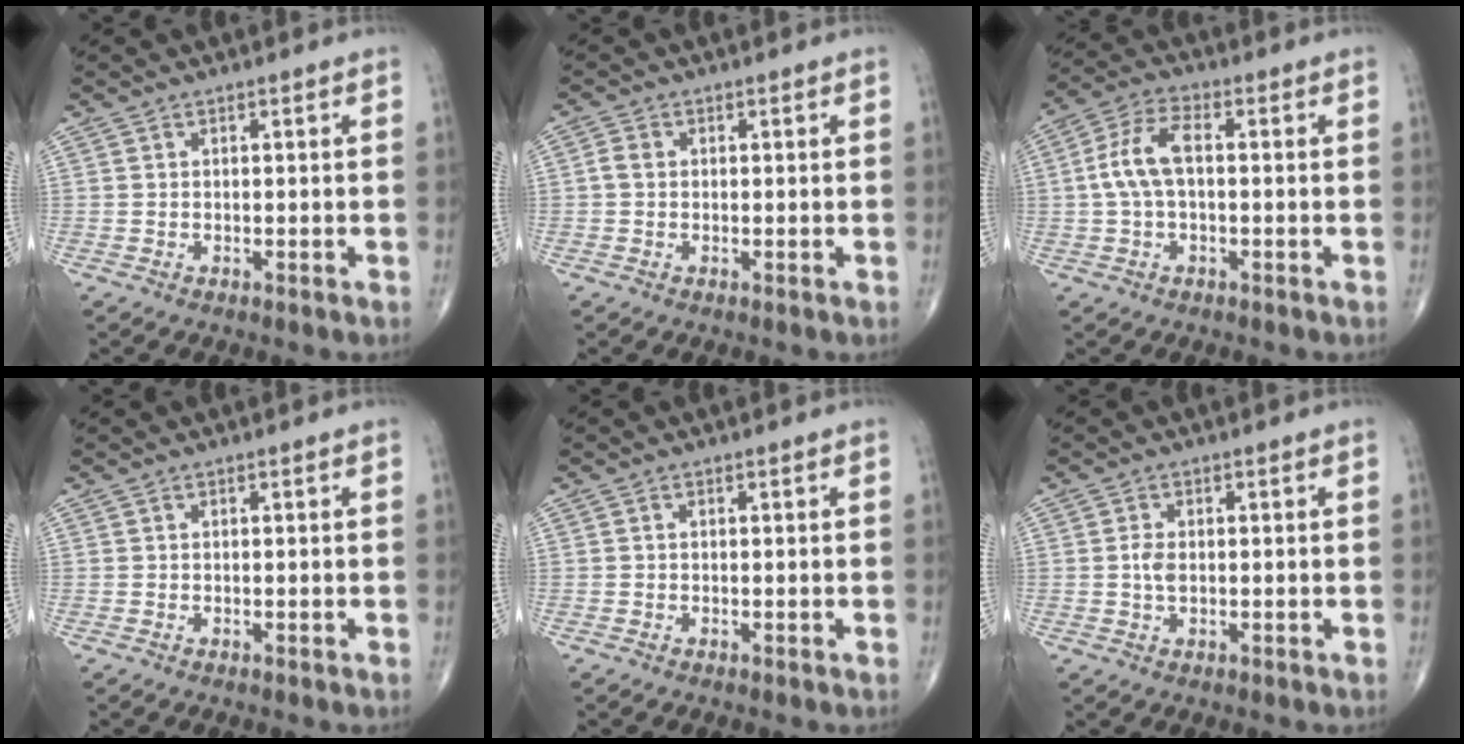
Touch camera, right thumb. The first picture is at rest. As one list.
[{"total": 2.0, "force": [0.0, 1.6, 1.2], "torque": [-0.024, 0.005, -0.002]}, {"total": 8.3, "force": [0.3, 4.2, 7.2], "torque": [-0.153, 0.026, 0.000]}, {"total": 0.0}, {"total": 0.0}, {"total": 2.3, "force": [0.0, 1.3, 1.9], "torque": [-0.038, 0.001, -0.002]}]